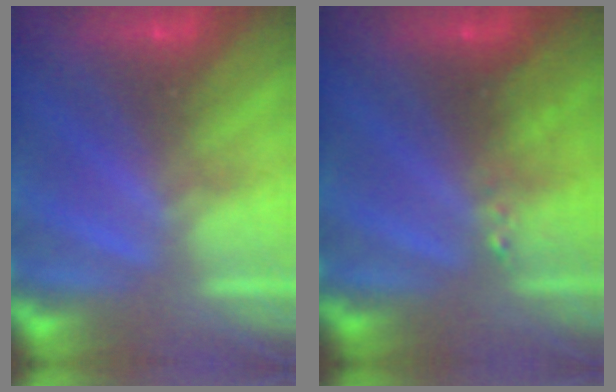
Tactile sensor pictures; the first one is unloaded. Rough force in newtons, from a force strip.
{"total": 2.5}